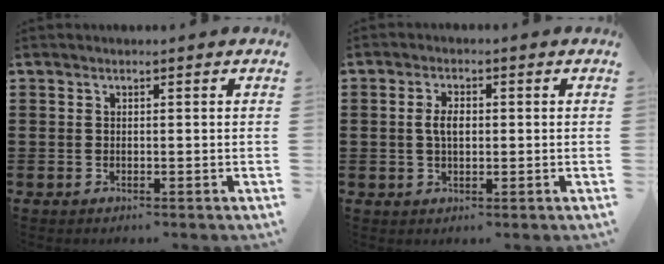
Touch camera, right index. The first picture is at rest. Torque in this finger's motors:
{"motor_torque": [1.49, 0.62, 0.44, 0.12]}